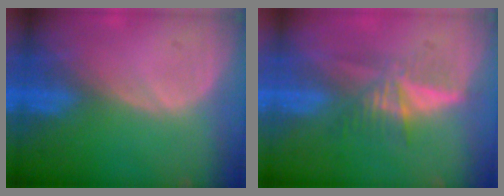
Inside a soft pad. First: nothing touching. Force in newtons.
{"total": 5.2, "press": 5.1, "slide": 1.0}